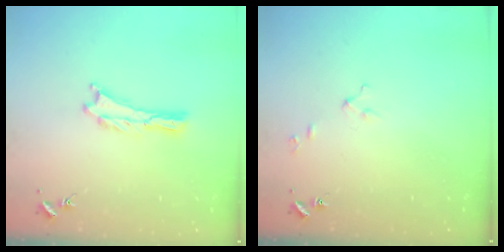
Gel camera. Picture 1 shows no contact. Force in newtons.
{"total": 2.6, "press": 2.6, "slide": 0.3}